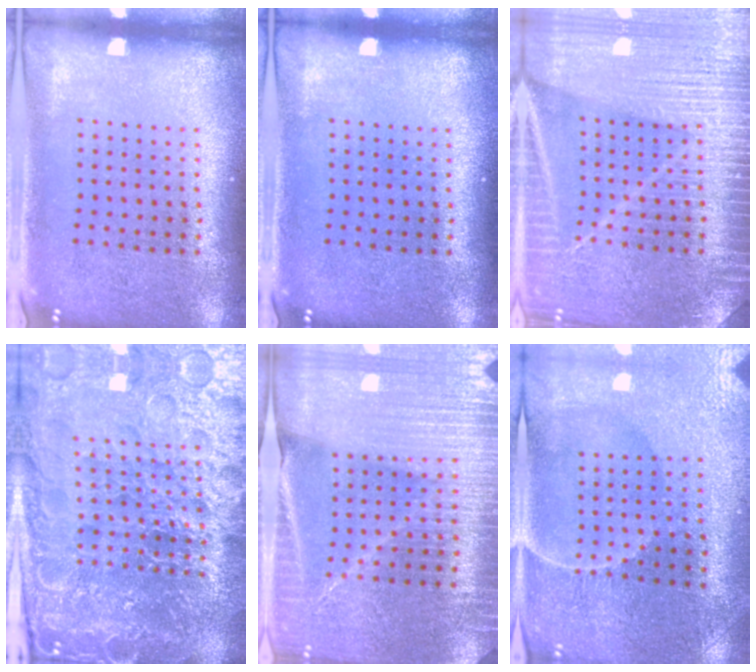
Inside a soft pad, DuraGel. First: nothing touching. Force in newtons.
{"total": 0.0}
{"total": 4.1, "press": 4.1, "slide": 0.6}
{"total": 6.6, "press": 5.8, "slide": 3.1}
{"total": 4.3, "press": 4.0, "slide": 1.5}
{"total": 1.0, "press": 0.9, "slide": 0.3}